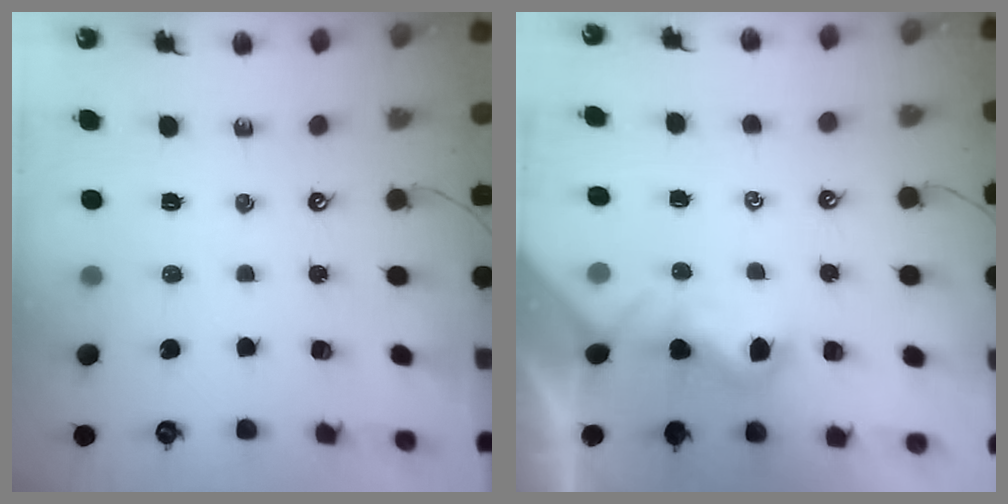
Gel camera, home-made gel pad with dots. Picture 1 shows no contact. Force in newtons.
{"total": 0.7, "press": 0.5, "slide": 0.4}